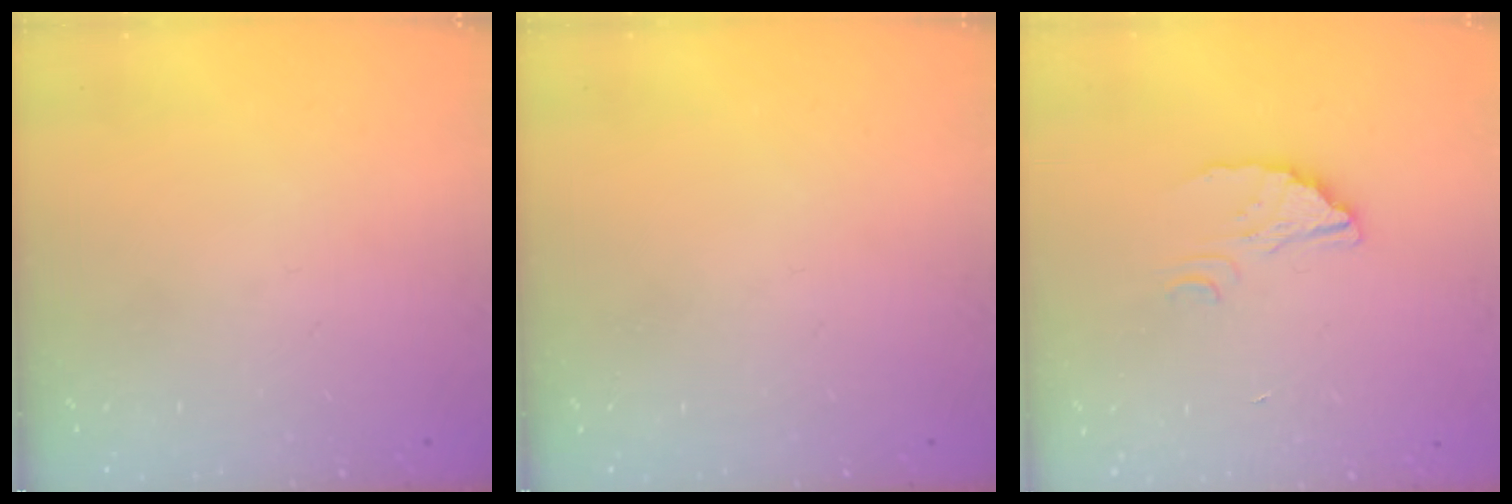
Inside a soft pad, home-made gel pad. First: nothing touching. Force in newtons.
{"total": 0.0}
{"total": 2.4, "press": 2.4, "slide": 0.0}